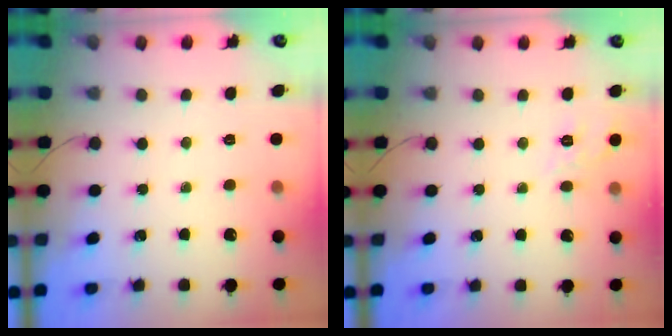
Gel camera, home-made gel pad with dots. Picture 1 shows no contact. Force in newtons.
{"total": 8.5, "press": 8.3, "slide": 1.8}